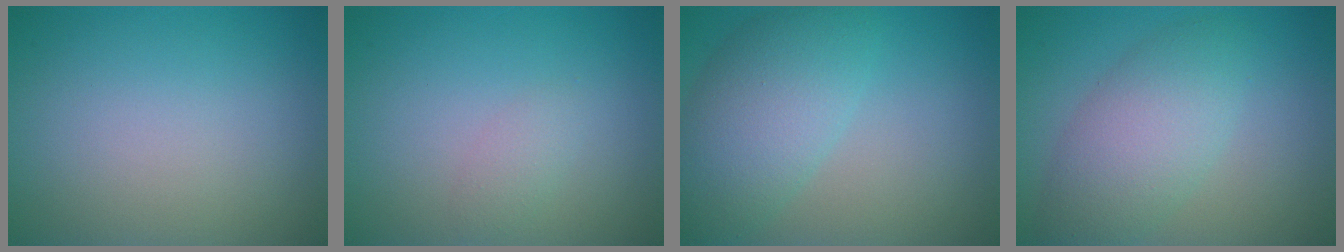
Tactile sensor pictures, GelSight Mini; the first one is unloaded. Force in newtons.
{"total": 1.1, "press": 1.1, "slide": 0.1}
{"total": 6.4, "press": 6.4, "slide": 0.3}
{"total": 5.2, "press": 5.2, "slide": 0.2}